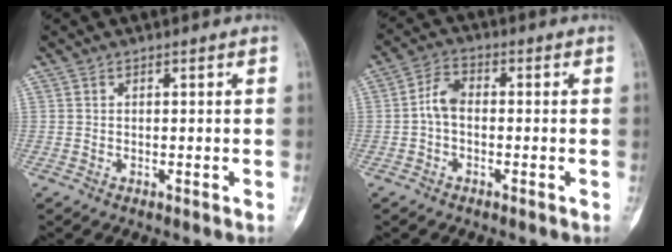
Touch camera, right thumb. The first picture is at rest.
{"total": 4.7, "force": [-0.6, 2.9, 3.6], "torque": [-0.063, 0.016, -0.023]}